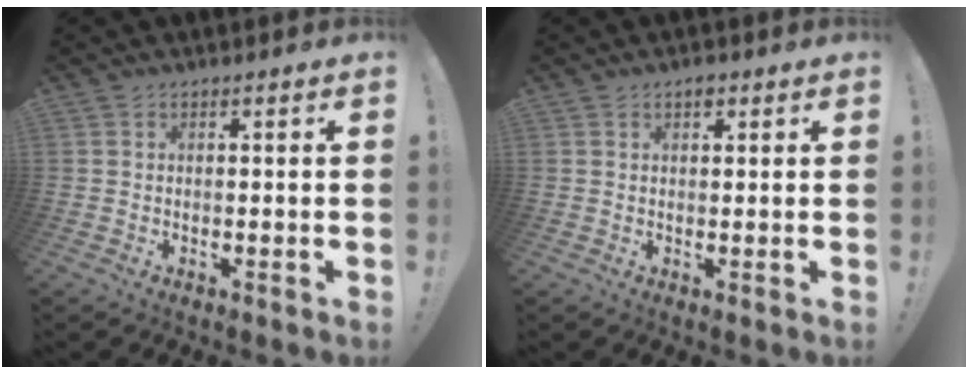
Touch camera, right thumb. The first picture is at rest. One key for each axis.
{"total": 1.6, "fx": 1.1, "fy": 0.9, "fz": 0.9, "tx": -0.010, "ty": -0.003, "tz": 0.017}